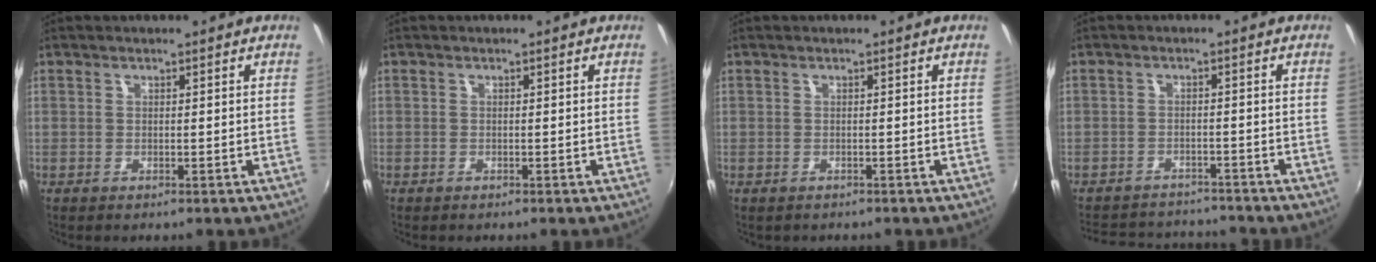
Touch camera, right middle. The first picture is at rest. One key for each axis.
{"total": 0.7, "fx": -0.5, "fy": 0.4, "fz": 0.0, "tx": -0.002, "ty": 0.002, "tz": -0.008}
{"total": 0.7, "fx": -0.6, "fy": 0.3, "fz": 0.2, "tx": -0.008, "ty": 0.000, "tz": -0.006}
{"total": 10.7, "fx": -9.7, "fy": 3.7, "fz": 2.7, "tx": -0.074, "ty": 0.025, "tz": -0.136}